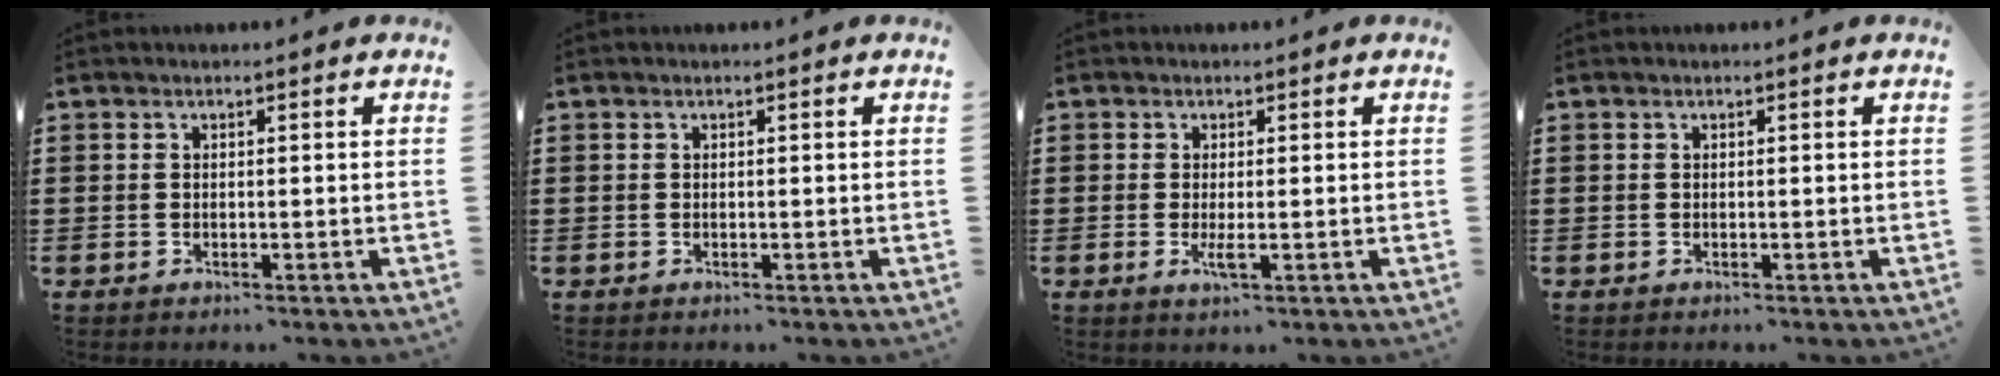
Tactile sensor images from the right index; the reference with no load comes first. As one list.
[{"total": 0.0}, {"total": 2.1, "force": [-0.4, 0.3, 2.1], "torque": [-0.043, -0.007, -0.010]}, {"total": 0.0}]